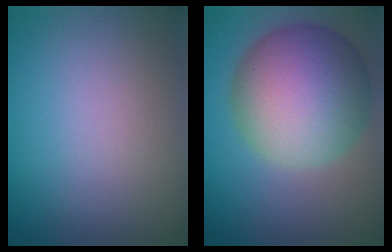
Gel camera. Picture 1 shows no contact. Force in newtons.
{"total": 11.7, "press": 11.7, "slide": 0.3}